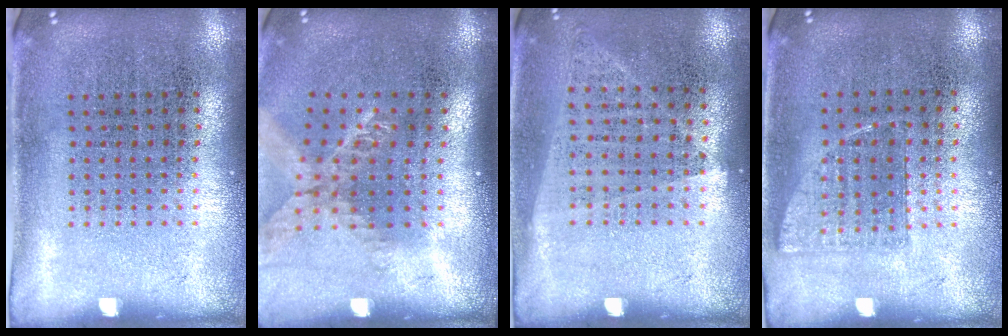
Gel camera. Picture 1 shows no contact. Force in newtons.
{"total": 1.7, "press": 1.3, "slide": 1.0}
{"total": 1.0, "press": 0.9, "slide": 0.5}
{"total": 0.7, "press": 0.7, "slide": 0.3}